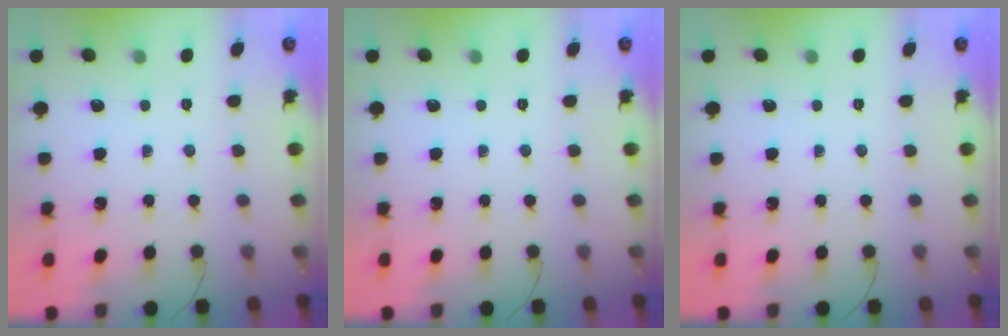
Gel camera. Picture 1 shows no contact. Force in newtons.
{"total": 0.0}
{"total": 0.0}